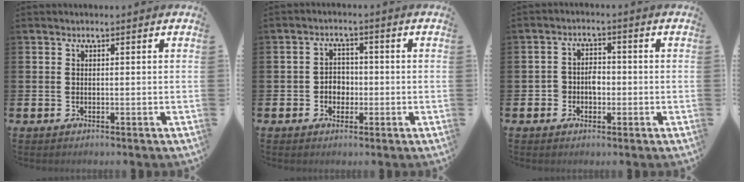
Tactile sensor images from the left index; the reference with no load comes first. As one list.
[{"total": 2.9, "force": [-0.8, 2.5, 1.3], "torque": [-0.017, 0.003, -0.023]}, {"total": 2.9, "force": [-0.9, 2.4, 1.3], "torque": [-0.017, 0.002, -0.026]}]